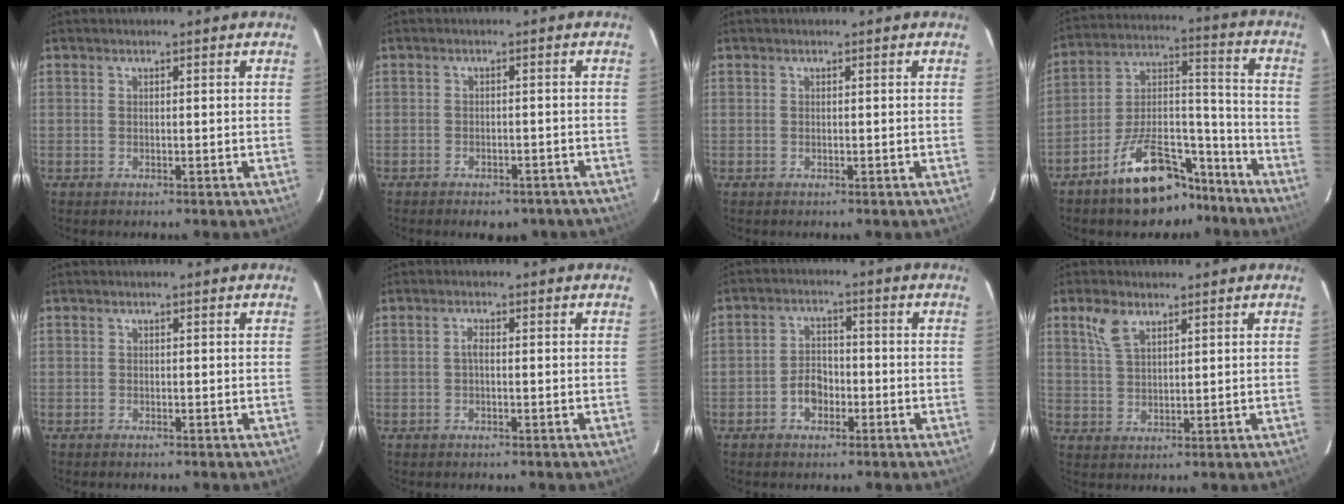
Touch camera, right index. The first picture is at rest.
{"total": 7.9, "force": [-6.2, 3.8, 3.0], "torque": [-0.064, 0.000, -0.067]}
{"total": 0.0}
{"total": 16.6, "force": [-12.3, 7.2, 8.5], "torque": [-0.151, 0.049, -0.181]}
{"total": 0.7, "force": [-0.5, 0.5, -0.1], "torque": [-0.002, 0.002, -0.010]}
{"total": 1.2, "force": [-0.2, 0.5, 1.1], "torque": [-0.021, 0.006, -0.006]}
{"total": 4.5, "force": [-2.1, 3.3, 2.4], "torque": [-0.046, 0.013, -0.033]}
{"total": 5.1, "force": [3.0, 2.5, 3.2], "torque": [-0.068, 0.010, 0.063]}